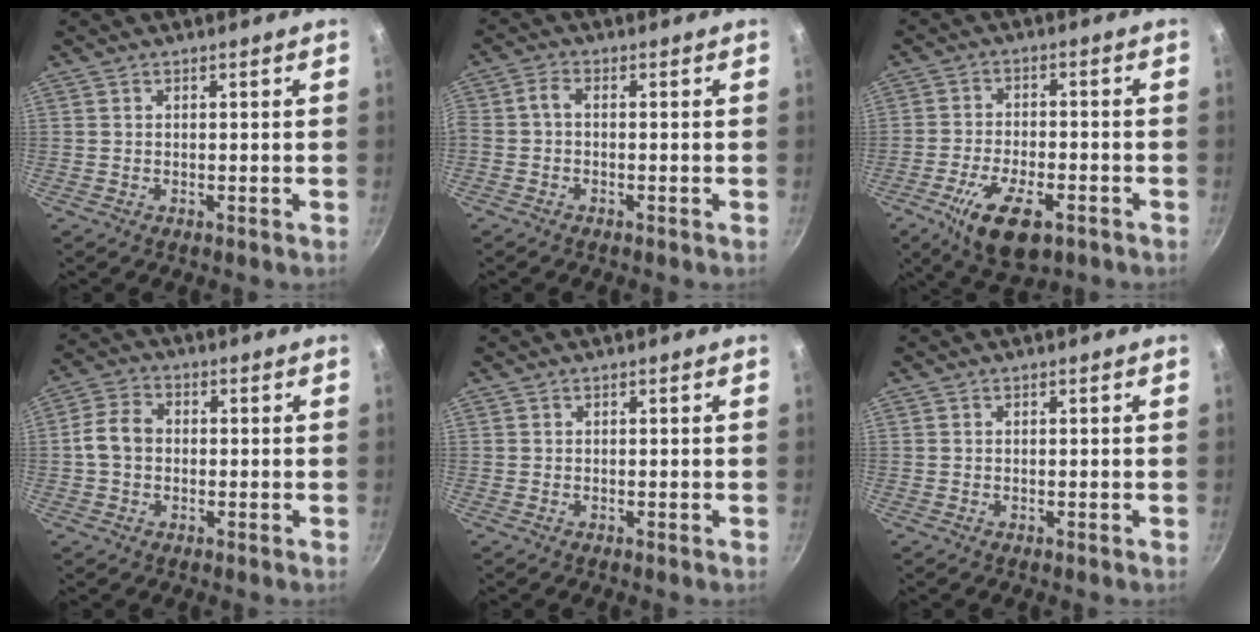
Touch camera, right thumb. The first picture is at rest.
{"total": 3.0, "force": [-0.6, 1.6, 2.5], "torque": [-0.058, 0.010, -0.019]}
{"total": 11.6, "force": [-5.9, 5.0, 8.7], "torque": [-0.150, 0.011, -0.095]}
{"total": 6.3, "force": [-0.3, 4.7, 4.1], "torque": [-0.075, 0.020, -0.013]}
{"total": 0.0}
{"total": 0.0}